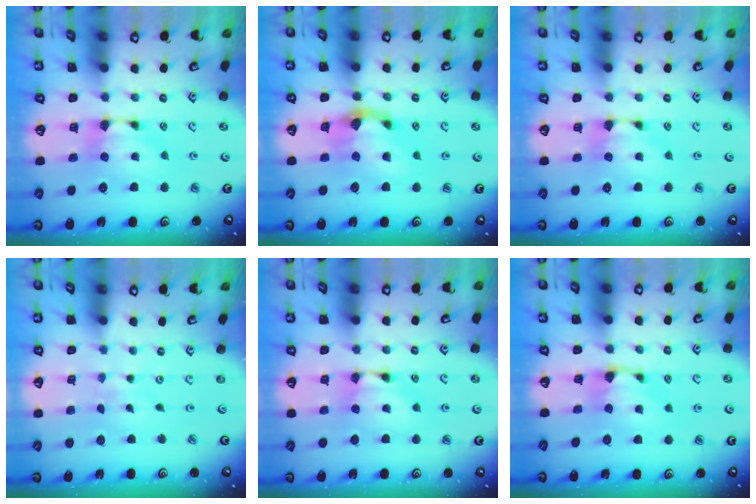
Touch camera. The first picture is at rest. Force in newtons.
{"total": 2.8, "press": 2.3, "slide": 1.7}
{"total": 0.0}
{"total": 5.1, "press": 5.0, "slide": 0.3}
{"total": 1.7, "press": 1.7, "slide": 0.1}
{"total": 0.8, "press": 0.2, "slide": 0.8}